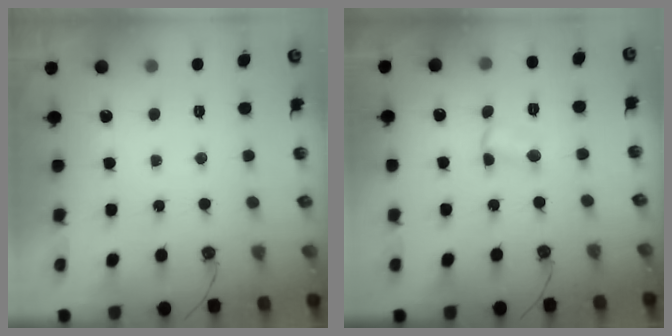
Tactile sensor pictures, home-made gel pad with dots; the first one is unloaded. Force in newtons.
{"total": 2.5, "press": 2.5, "slide": 0.4}